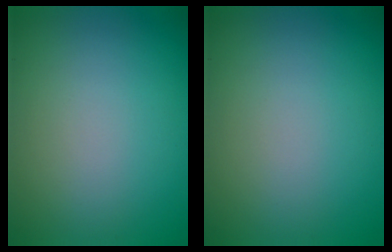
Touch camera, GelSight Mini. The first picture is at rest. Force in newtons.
{"total": 0.0}